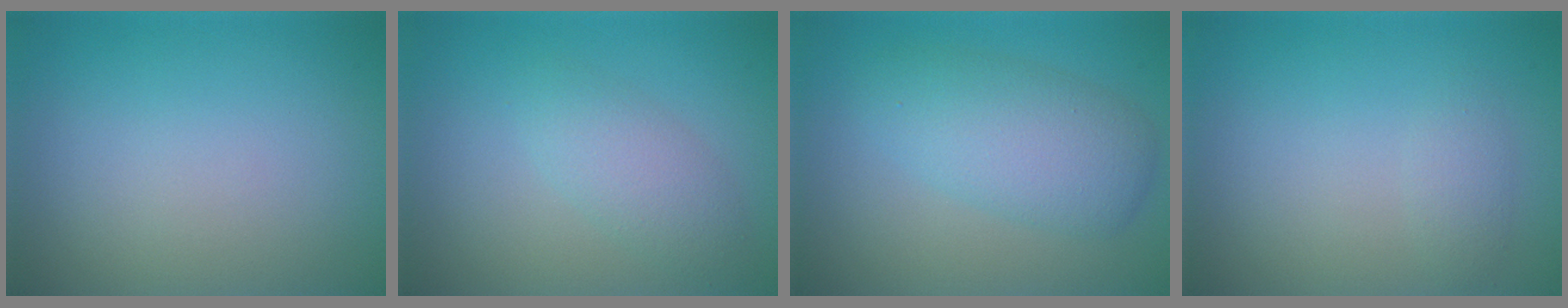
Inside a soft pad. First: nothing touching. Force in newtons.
{"total": 2.8, "press": 2.8, "slide": 0.2}
{"total": 5.1, "press": 5.1, "slide": 0.0}
{"total": 1.1, "press": 1.1, "slide": 0.0}